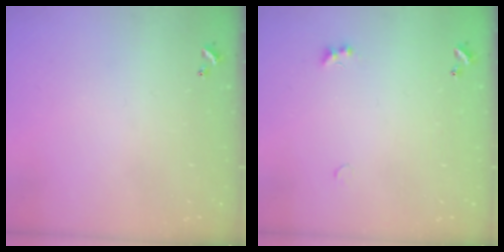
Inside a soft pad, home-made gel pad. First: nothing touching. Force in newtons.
{"total": 1.8, "press": 1.7, "slide": 0.4}